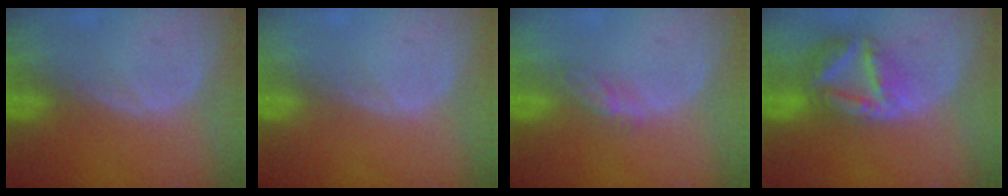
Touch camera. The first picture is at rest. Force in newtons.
{"total": 0.0}
{"total": 2.8, "press": 2.5, "slide": 1.2}
{"total": 8.2, "press": 7.1, "slide": 4.0}